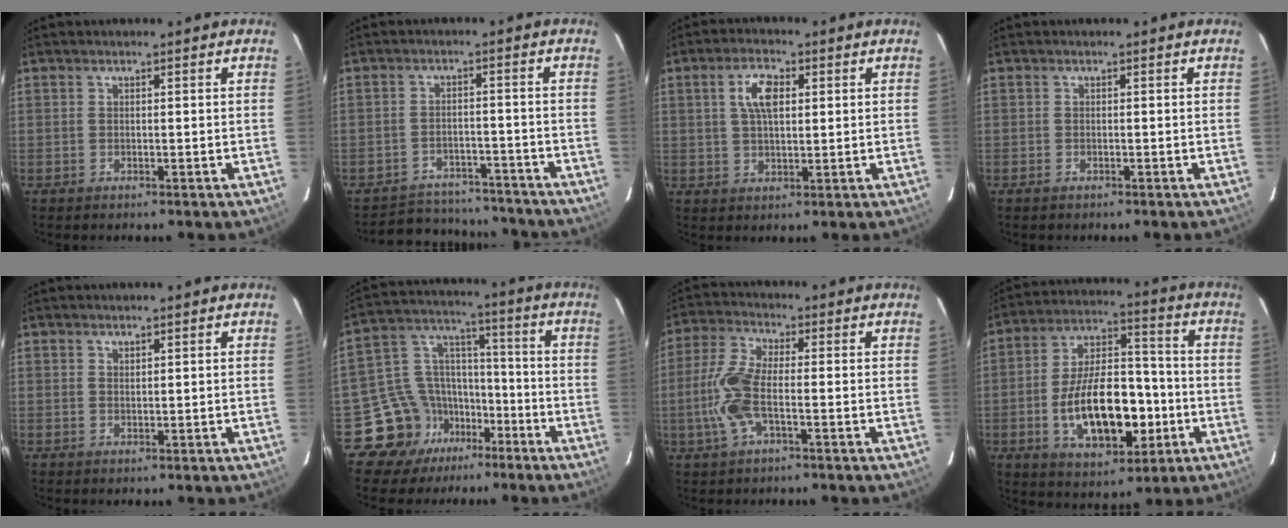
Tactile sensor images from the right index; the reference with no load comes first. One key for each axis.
{"total": 14.3, "fx": -13.0, "fy": 4.9, "fz": 3.4, "tx": -0.081, "ty": 0.024, "tz": -0.166}
{"total": 6.0, "fx": 1.8, "fy": 2.8, "fz": 5.0, "tx": -0.092, "ty": 0.012, "tz": 0.034}
{"total": 0.5, "fx": -0.4, "fy": 0.2, "fz": 0.2, "tx": -0.003, "ty": 0.000, "tz": -0.009}
{"total": 0.7, "fx": 0.6, "fy": 0.2, "fz": 0.1, "tx": -0.001, "ty": 0.001, "tz": 0.013}
{"total": 12.8, "fx": -8.4, "fy": 9.4, "fz": 2.1, "tx": -0.062, "ty": 0.059, "tz": -0.138}
{"total": 9.2, "fx": -2.1, "fy": 3.1, "fz": 8.4, "tx": -0.192, "ty": 0.003, "tz": -0.045}
{"total": 18.0, "fx": -4.6, "fy": 9.1, "fz": 14.8, "tx": -0.280, "ty": 0.012, "tz": -0.061}